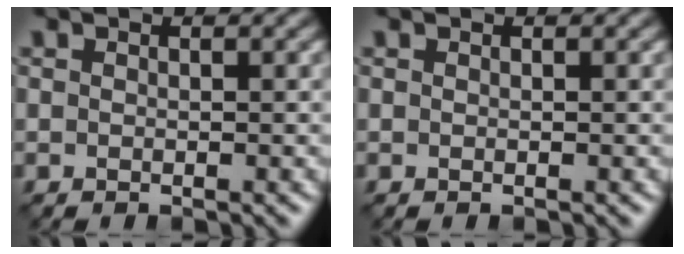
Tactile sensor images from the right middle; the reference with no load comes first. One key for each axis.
{"total": 0.0}